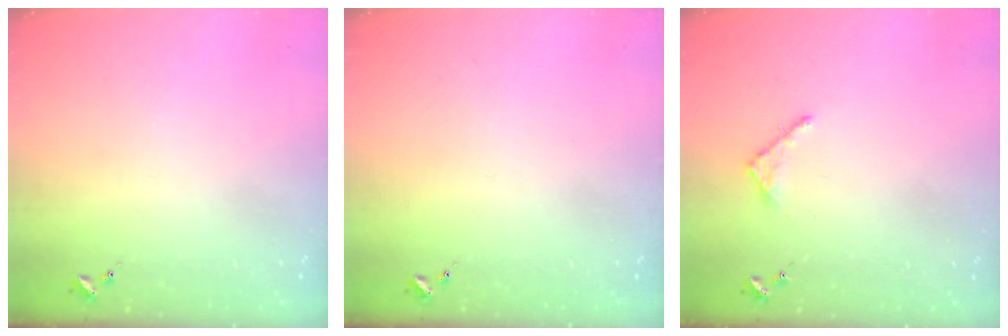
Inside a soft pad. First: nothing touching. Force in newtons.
{"total": 0.0}
{"total": 3.5, "press": 3.5, "slide": 0.3}